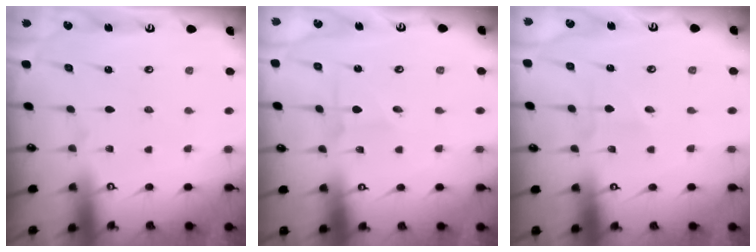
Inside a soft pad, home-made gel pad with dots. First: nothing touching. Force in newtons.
{"total": 1.0, "press": 1.0, "slide": 0.1}
{"total": 2.2, "press": 2.2, "slide": 0.3}